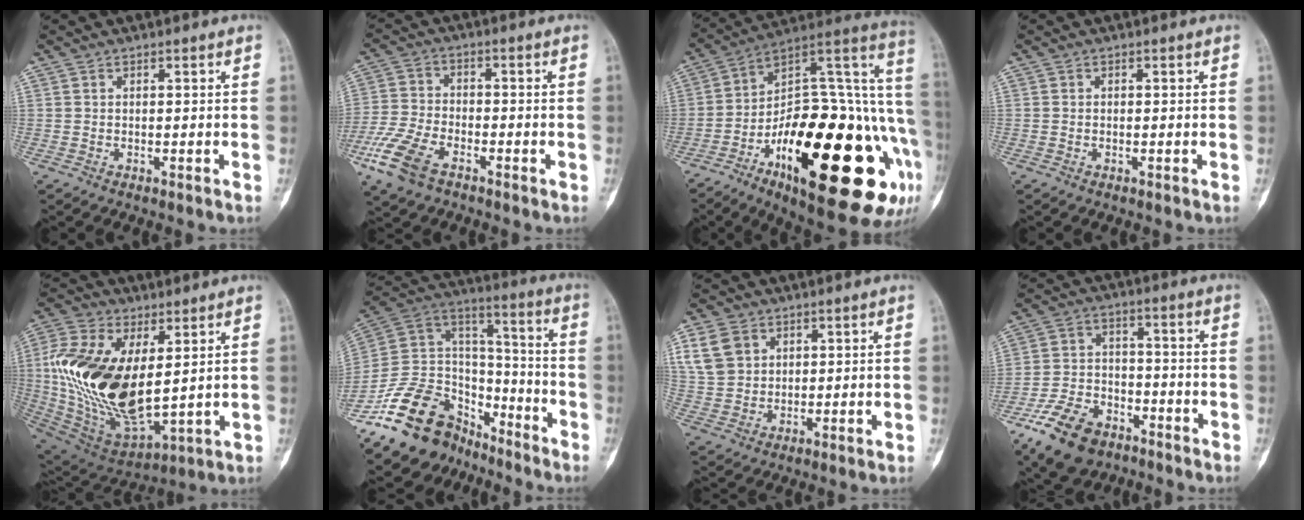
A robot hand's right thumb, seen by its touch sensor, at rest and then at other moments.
{"total": 10.7, "force": [-6.0, 5.6, 6.8], "torque": [-0.152, 0.010, -0.122]}
{"total": 36.6, "force": [-12.4, 14.1, 31.4], "torque": [-0.388, 0.057, -0.185]}
{"total": 0.0}
{"total": 24.7, "force": [3.3, 13.0, 20.7], "torque": [-0.407, -0.027, 0.072]}
{"total": 21.9, "force": [-14.5, 13.9, 8.7], "torque": [-0.129, 0.112, -0.253]}
{"total": 8.6, "force": [3.8, 6.7, 4.0], "torque": [-0.062, -0.005, 0.083]}
{"total": 13.5, "force": [-8.1, 8.1, 7.1], "torque": [-0.115, 0.043, -0.146]}